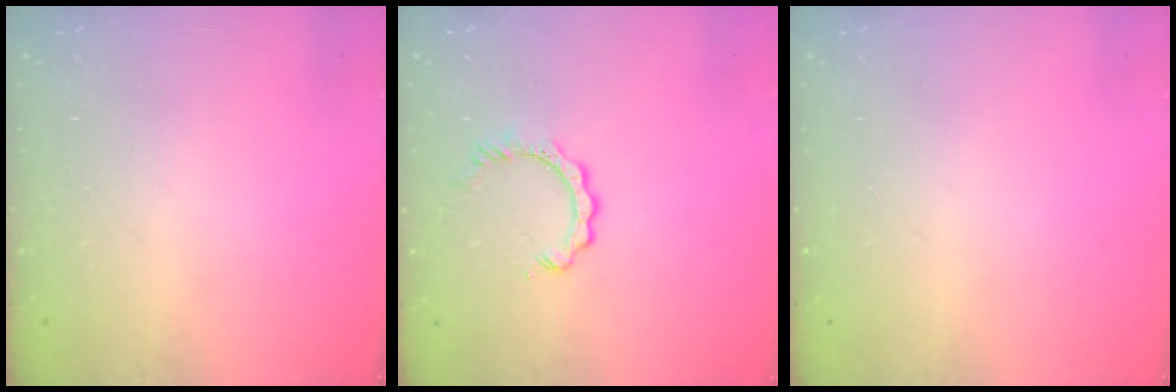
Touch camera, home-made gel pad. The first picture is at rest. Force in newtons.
{"total": 2.9, "press": 2.9, "slide": 0.5}
{"total": 0.0}